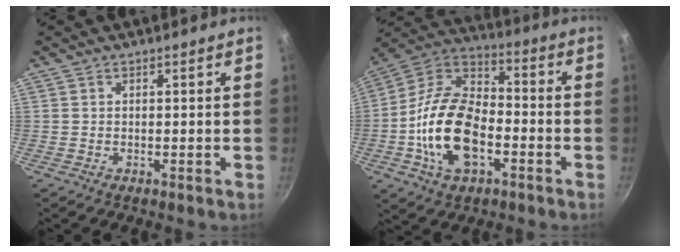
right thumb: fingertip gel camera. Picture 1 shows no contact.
{"total": 18.8, "force": [-4.9, 11.2, 14.3], "torque": [-0.250, 0.038, -0.105]}